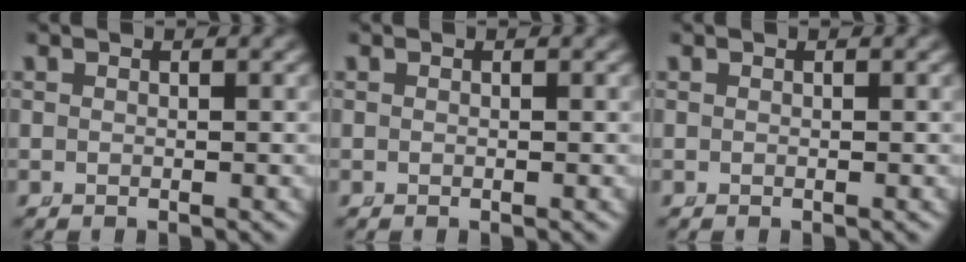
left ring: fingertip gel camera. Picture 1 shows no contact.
{"total": 0.0}
{"total": 0.0}